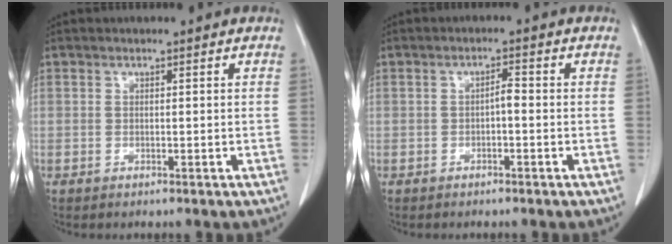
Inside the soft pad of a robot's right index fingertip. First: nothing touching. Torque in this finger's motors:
{"motor_torque": [0.12, -0.07, 0.01, 0.03]}